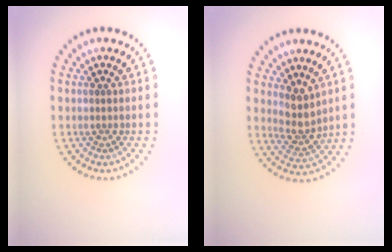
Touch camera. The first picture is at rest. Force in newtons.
{"total": 2.9, "press": 2.4, "slide": 1.7}